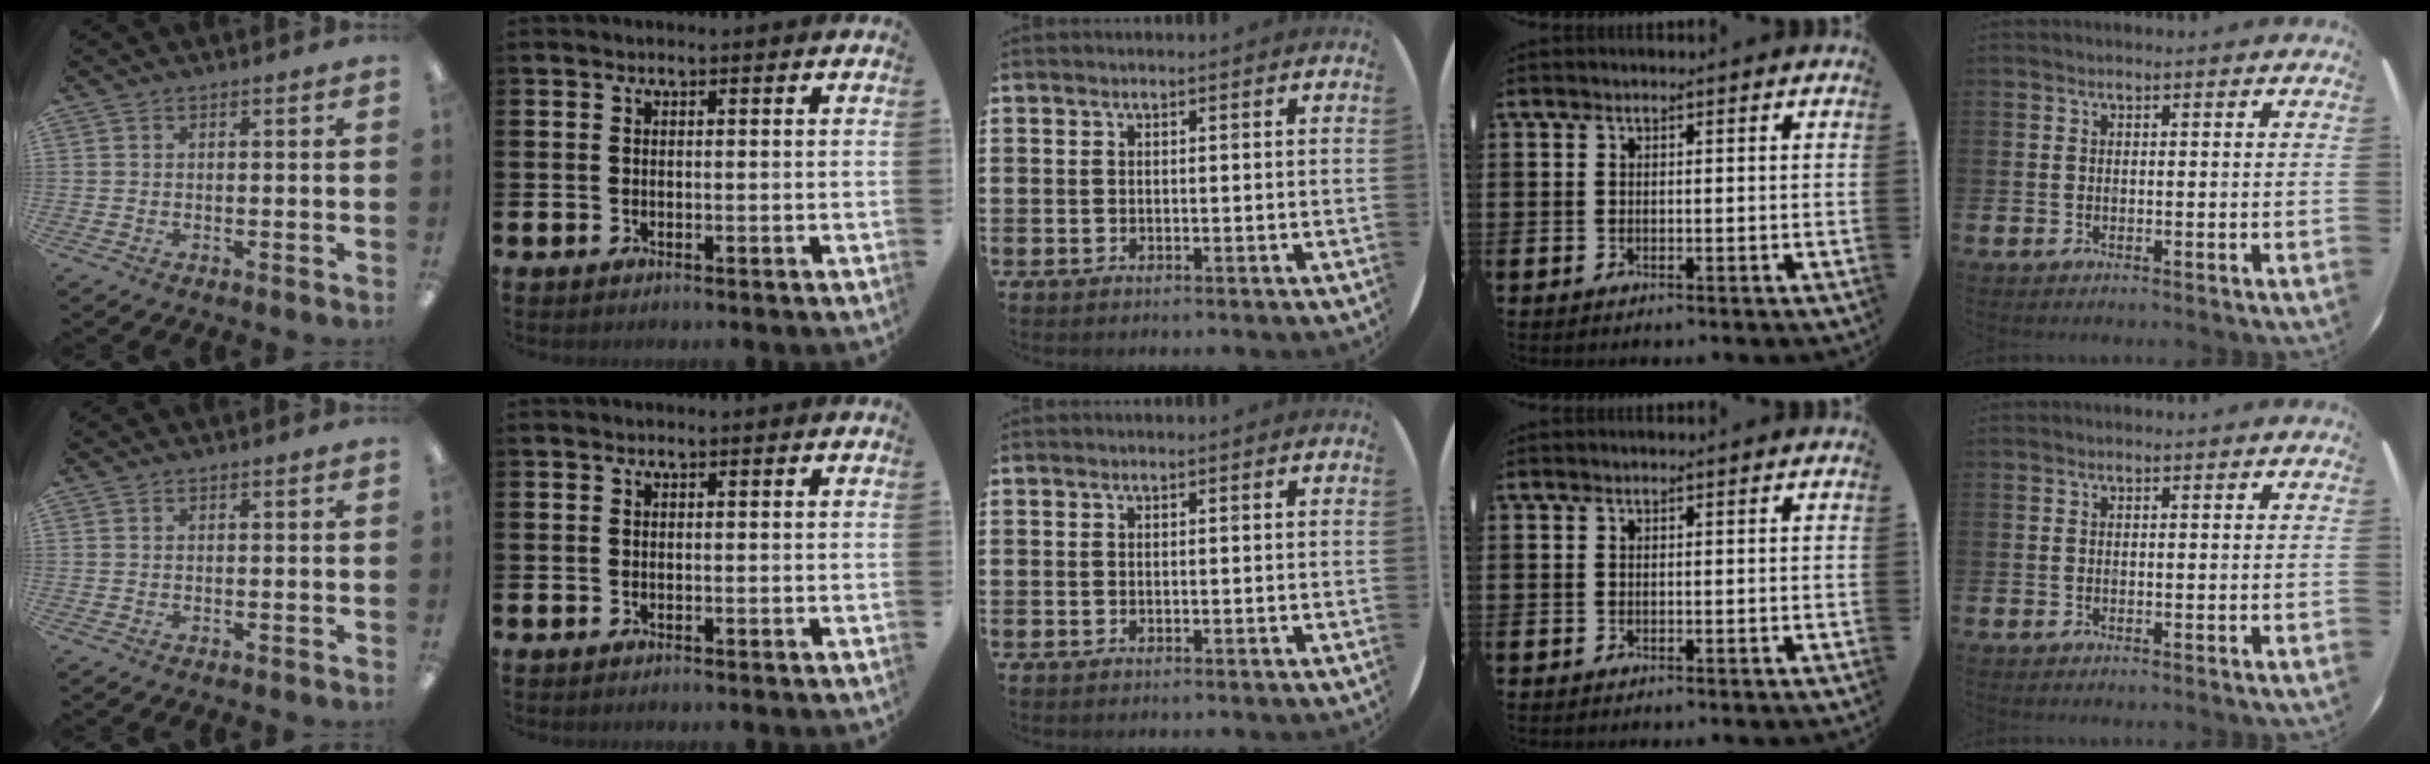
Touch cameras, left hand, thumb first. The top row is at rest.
{}